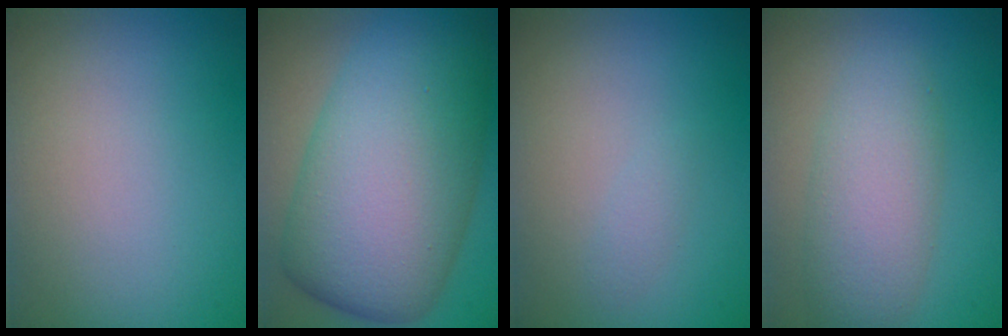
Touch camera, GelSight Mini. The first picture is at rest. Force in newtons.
{"total": 13.7, "press": 13.7, "slide": 0.3}
{"total": 0.7, "press": 0.7, "slide": 0.0}
{"total": 4.9, "press": 4.9, "slide": 0.0}